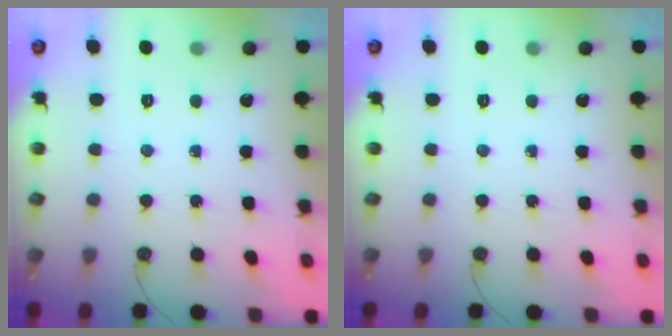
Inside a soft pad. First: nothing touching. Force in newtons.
{"total": 0.0}